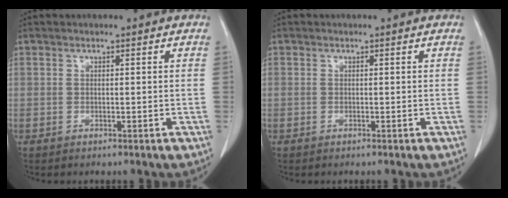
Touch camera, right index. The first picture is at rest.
{"total": 0.0}